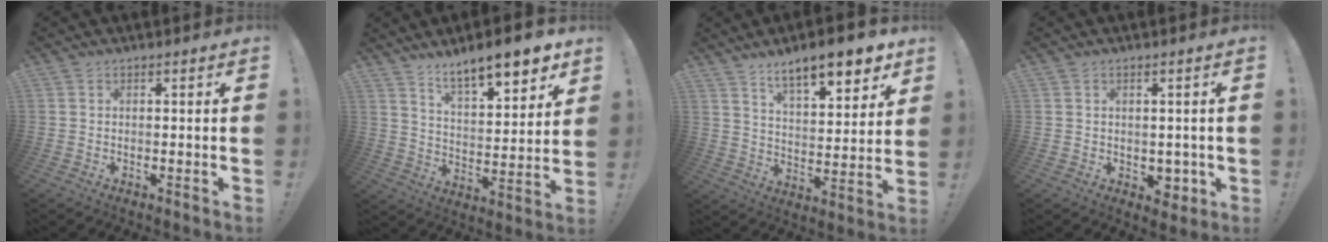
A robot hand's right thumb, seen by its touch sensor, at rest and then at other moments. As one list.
[{"total": 12.1, "force": [9.8, 3.1, 6.5], "torque": [-0.103, -0.074, 0.167]}, {"total": 13.4, "force": [9.6, 4.1, 8.4], "torque": [-0.125, -0.063, 0.159]}, {"total": 4.3, "force": [-0.2, 3.6, 2.4], "torque": [-0.015, 0.002, 0.001]}]